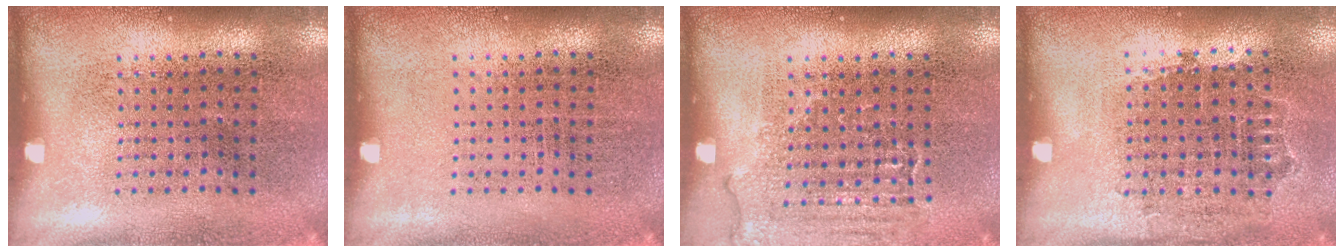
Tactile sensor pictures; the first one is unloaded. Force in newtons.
{"total": 0.0}
{"total": 1.1, "press": 1.0, "slide": 0.1}
{"total": 0.8, "press": 0.7, "slide": 0.3}